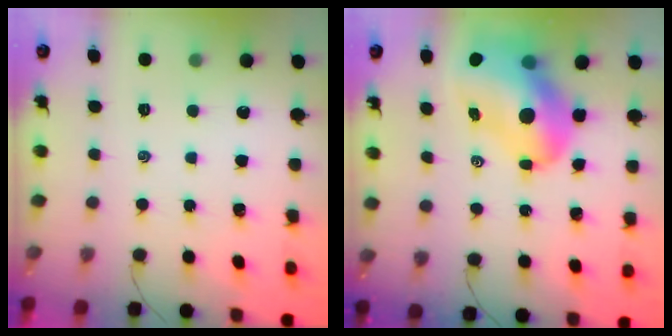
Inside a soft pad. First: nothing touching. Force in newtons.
{"total": 15.9, "press": 15.1, "slide": 4.7}